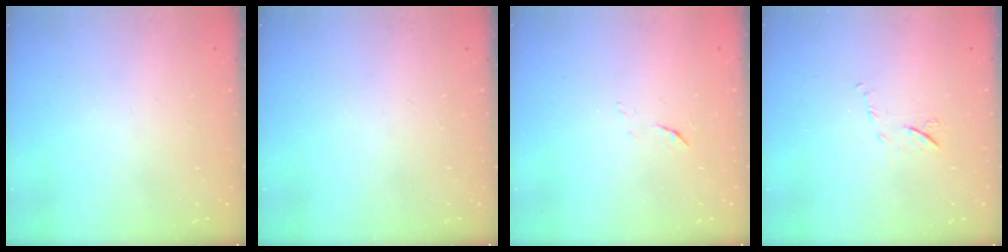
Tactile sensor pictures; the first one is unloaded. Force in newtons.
{"total": 0.0}
{"total": 4.1, "press": 4.1, "slide": 0.3}
{"total": 7.0, "press": 7.0, "slide": 0.7}